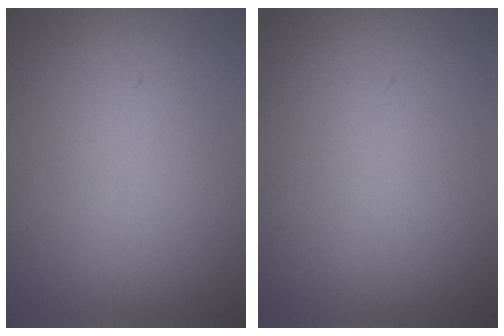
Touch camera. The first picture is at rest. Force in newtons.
{"total": 0.0}